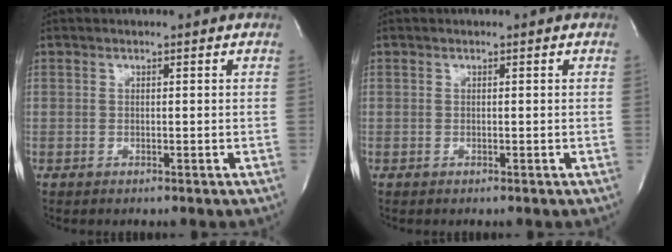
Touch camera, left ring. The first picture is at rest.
{"total": 0.0}